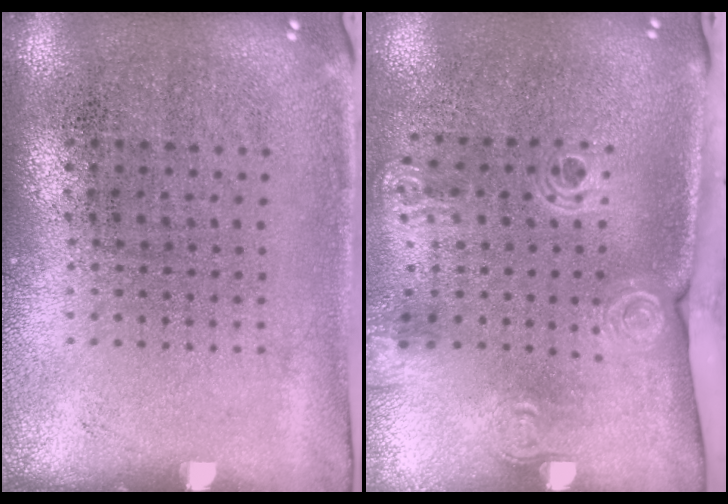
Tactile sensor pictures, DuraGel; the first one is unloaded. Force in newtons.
{"total": 2.2, "press": 1.6, "slide": 1.5}